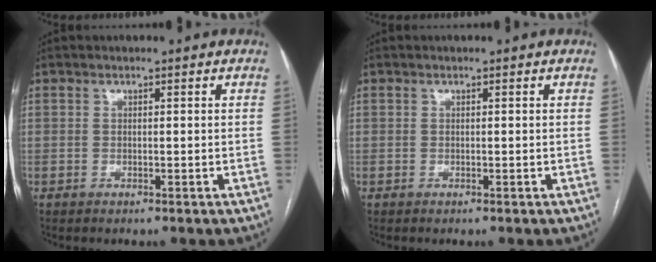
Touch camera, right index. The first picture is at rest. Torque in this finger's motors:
{"motor_torque": [0.01, -0.01, 0.00, 0.00]}